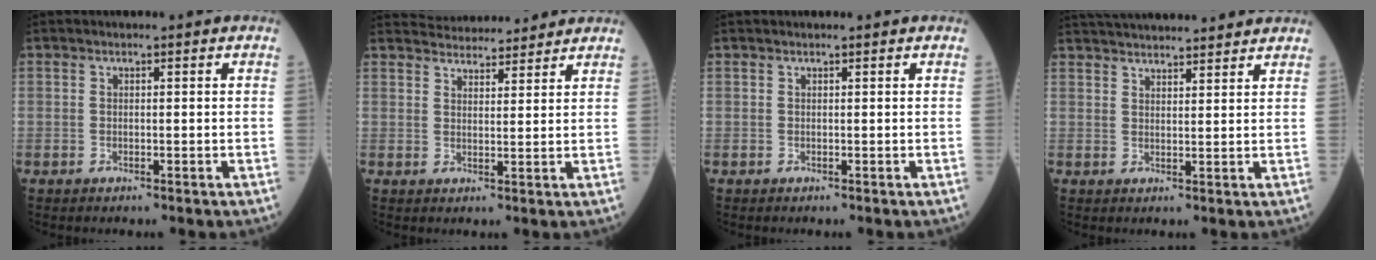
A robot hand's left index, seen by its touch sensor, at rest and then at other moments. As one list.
[{"total": 9.3, "force": [9.0, 1.4, 1.7], "torque": [-0.024, 0.019, 0.125]}, {"total": 0.0}, {"total": 14.7, "force": [13.8, 1.9, 4.8], "torque": [-0.078, 0.038, 0.201]}]